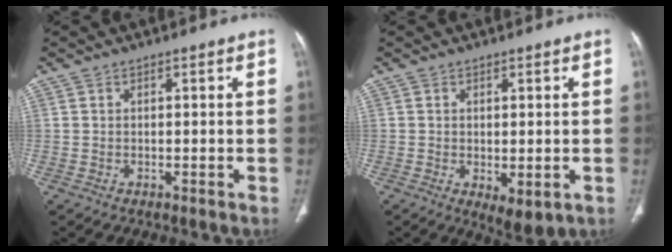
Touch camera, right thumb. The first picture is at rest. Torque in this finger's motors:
{"motor_torque": [-0.13, 0.29, -0.10, -0.24, 0.03]}